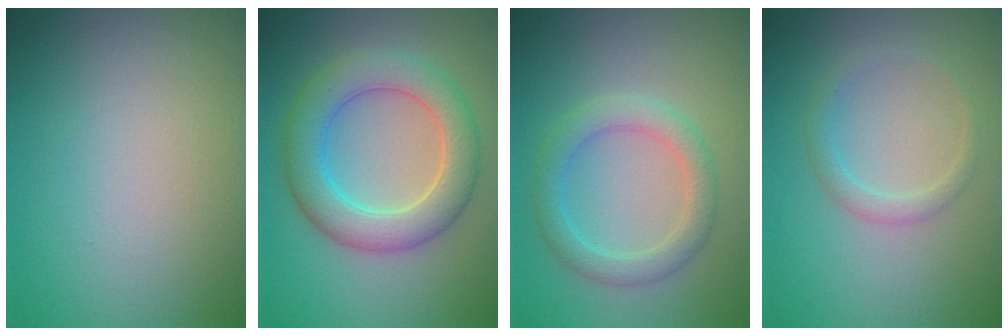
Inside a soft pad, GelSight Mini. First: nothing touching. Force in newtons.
{"total": 6.1, "press": 6.1, "slide": 0.2}
{"total": 3.2, "press": 3.2, "slide": 0.2}
{"total": 1.5, "press": 1.5, "slide": 0.1}